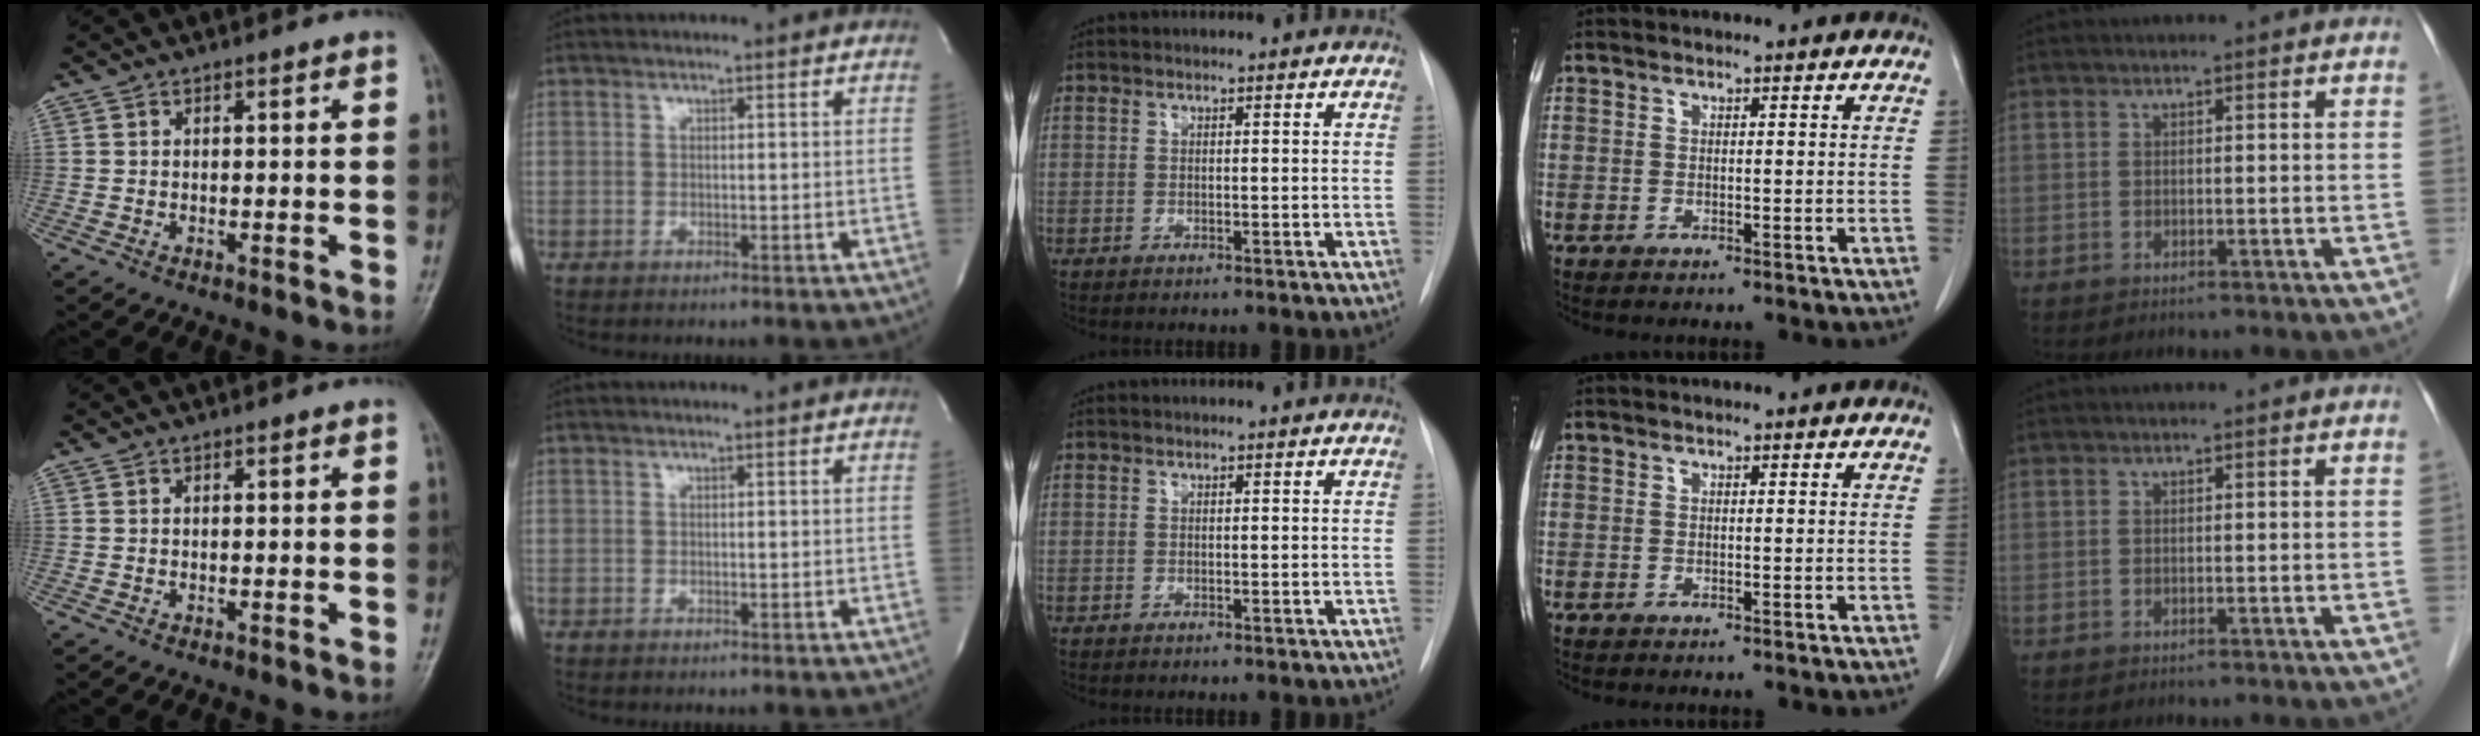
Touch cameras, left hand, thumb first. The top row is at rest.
{}